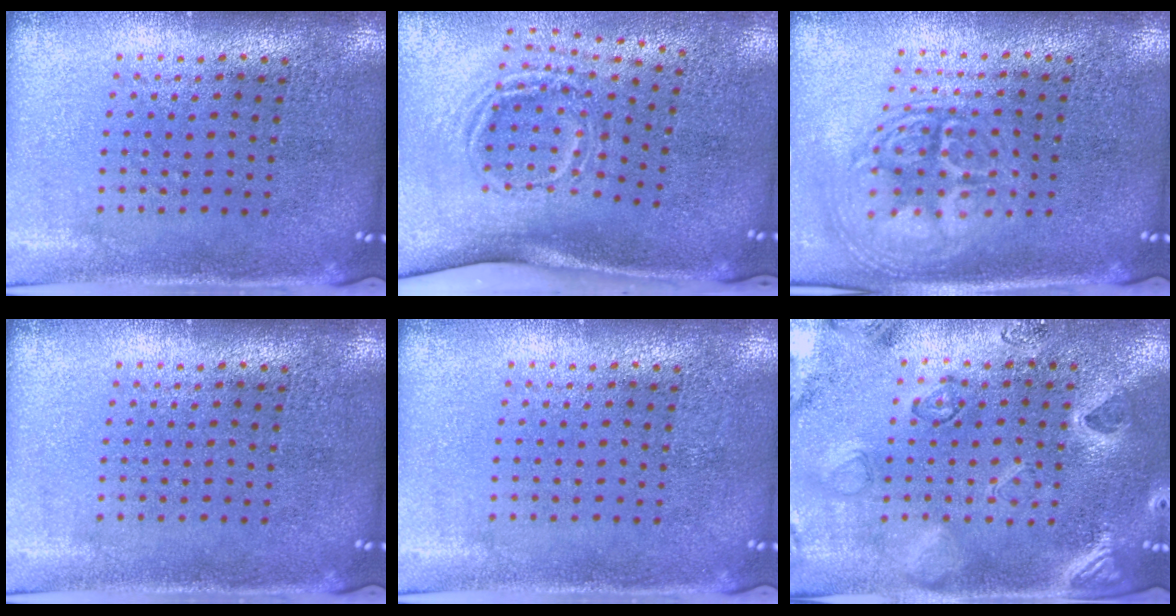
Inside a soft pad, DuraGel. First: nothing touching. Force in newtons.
{"total": 1.9, "press": 1.2, "slide": 1.4}
{"total": 2.8, "press": 2.7, "slide": 0.3}
{"total": 0.0}
{"total": 0.0}
{"total": 2.3, "press": 2.1, "slide": 0.9}